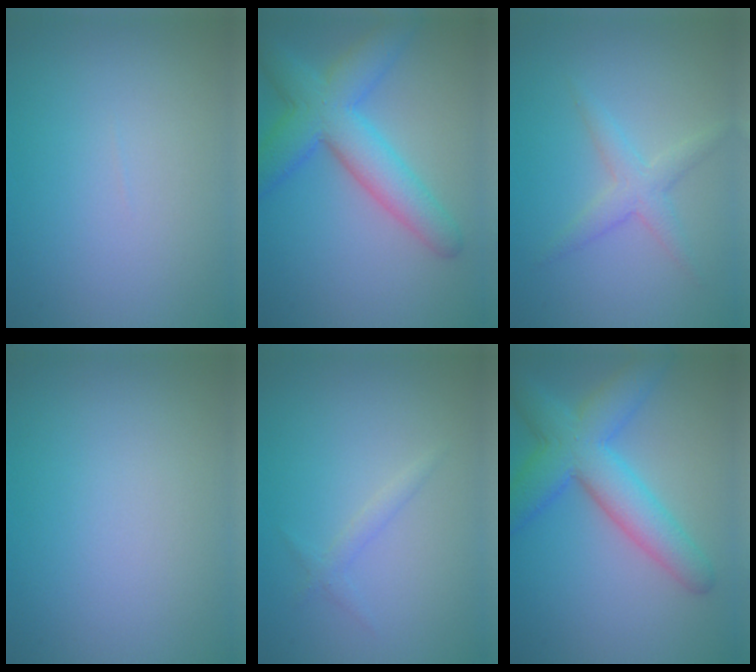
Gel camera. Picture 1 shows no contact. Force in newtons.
{"total": 6.8, "press": 6.8, "slide": 0.2}
{"total": 2.4, "press": 2.4, "slide": 0.1}
{"total": 0.0}
{"total": 1.1, "press": 1.1, "slide": 0.1}
{"total": 6.8, "press": 6.8, "slide": 0.2}